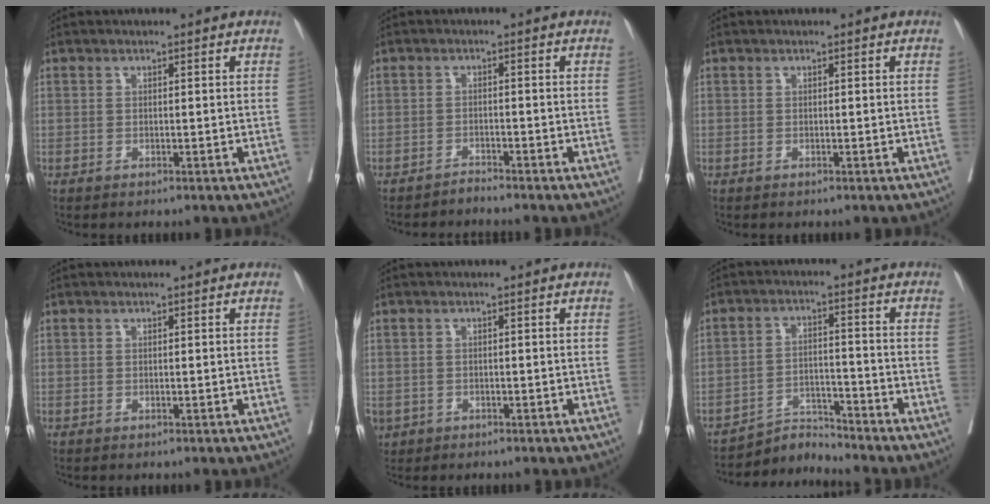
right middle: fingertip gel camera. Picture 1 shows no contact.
{"total": 2.0, "force": [1.4, -1.0, -0.9], "torque": [0.025, -0.013, 0.025]}
{"total": 0.0}
{"total": 0.0}
{"total": 3.0, "force": [-1.6, 2.4, 0.8], "torque": [-0.023, -0.002, -0.023]}
{"total": 3.2, "force": [-1.9, -1.2, -2.2], "torque": [0.043, -0.003, -0.033]}